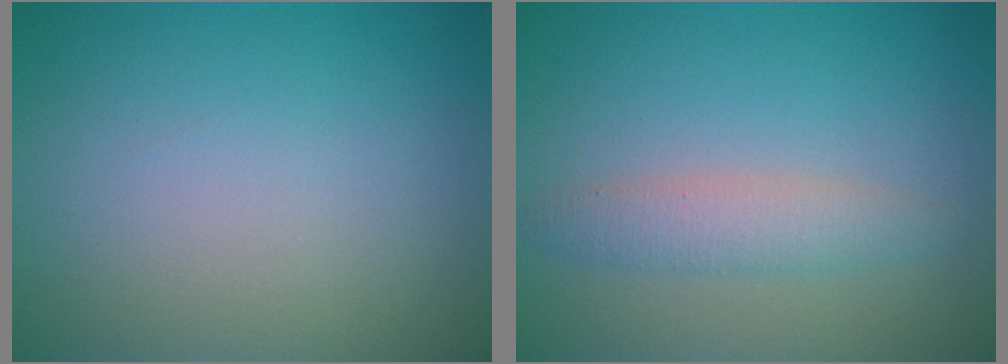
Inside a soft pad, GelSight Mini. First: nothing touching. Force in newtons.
{"total": 2.4, "press": 2.4, "slide": 0.1}